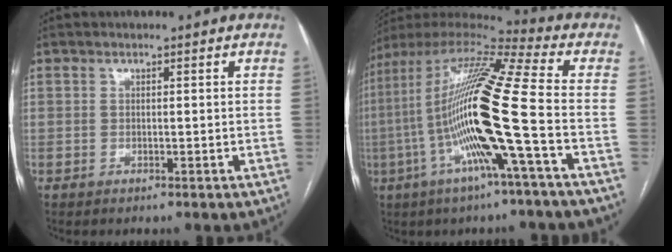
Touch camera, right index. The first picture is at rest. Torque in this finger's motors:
{"motor_torque": [2.14, 0.00, 0.99, 0.21]}